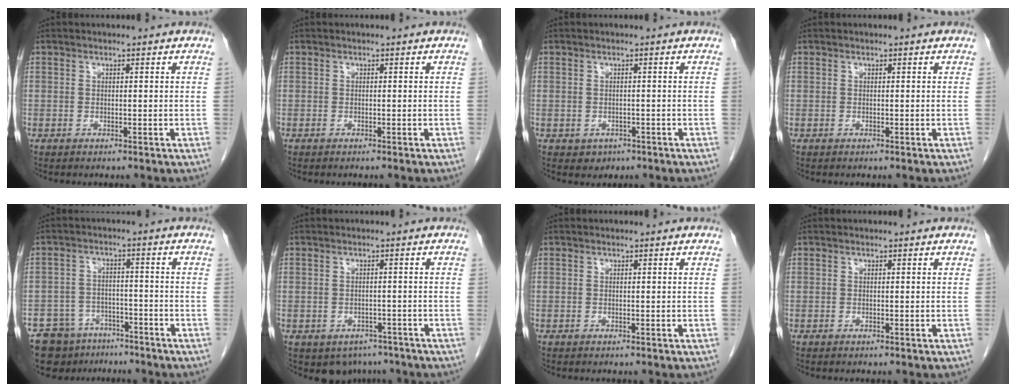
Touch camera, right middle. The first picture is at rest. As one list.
[{"total": 0.0}, {"total": 1.9, "force": [-0.9, 1.6, 0.5], "torque": [-0.007, 0.004, -0.005]}, {"total": 0.0}, {"total": 9.6, "force": [-7.3, 6.1, 1.2], "torque": [-0.027, 0.019, -0.111]}, {"total": 4.7, "force": [-3.3, 3.2, 0.9], "torque": [-0.002, 0.007, -0.041]}, {"total": 0.0}, {"total": 0.0}]